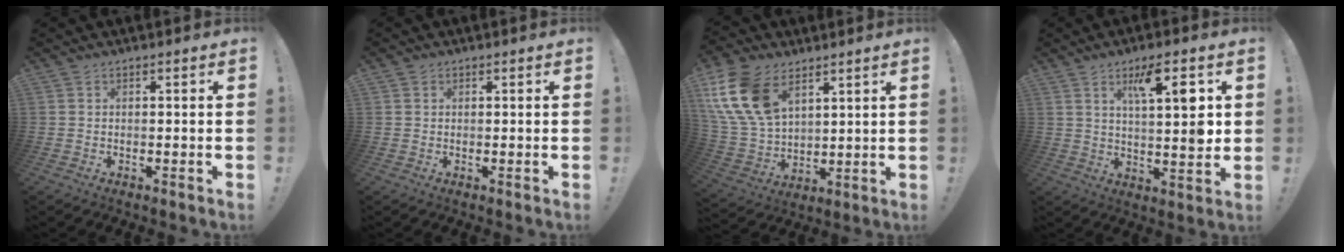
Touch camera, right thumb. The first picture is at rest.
{"total": 0.8, "force": [0.5, 0.7, 0.0], "torque": [0.005, -0.001, 0.008]}
{"total": 19.2, "force": [9.0, 12.5, 11.5], "torque": [-0.243, -0.038, 0.174]}
{"total": 11.6, "force": [4.5, 2.6, 10.3], "torque": [-0.151, -0.020, 0.067]}